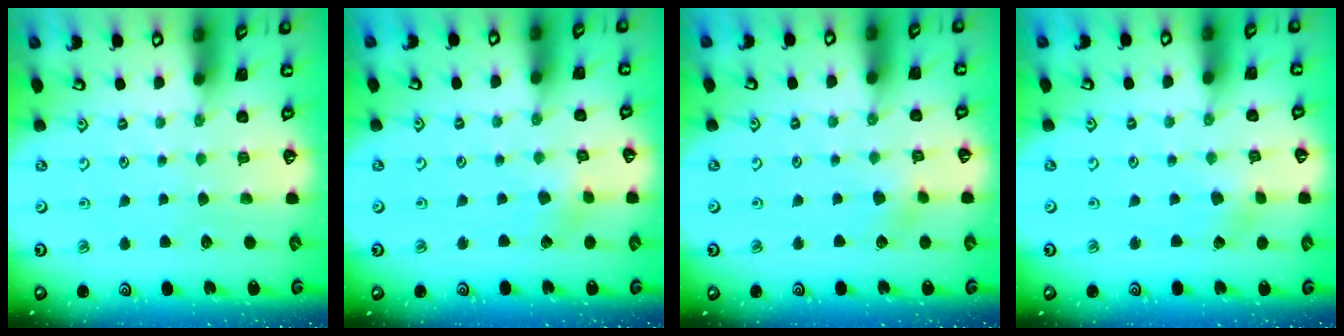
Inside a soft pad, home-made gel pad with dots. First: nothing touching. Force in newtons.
{"total": 2.7, "press": 2.7, "slide": 0.3}
{"total": 3.3, "press": 3.3, "slide": 0.3}
{"total": 1.7, "press": 1.7, "slide": 0.3}